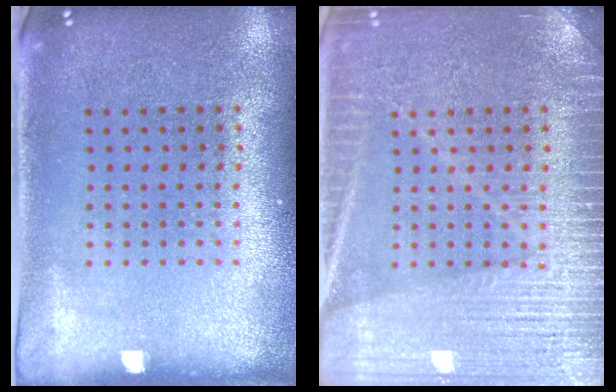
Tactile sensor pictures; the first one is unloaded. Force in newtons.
{"total": 5.6, "press": 5.5, "slide": 0.9}